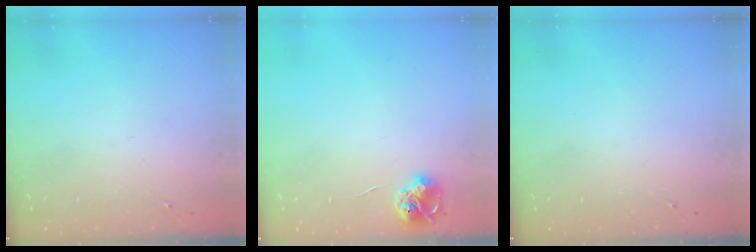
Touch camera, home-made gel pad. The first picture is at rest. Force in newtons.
{"total": 7.3, "press": 7.3, "slide": 0.6}
{"total": 0.0}